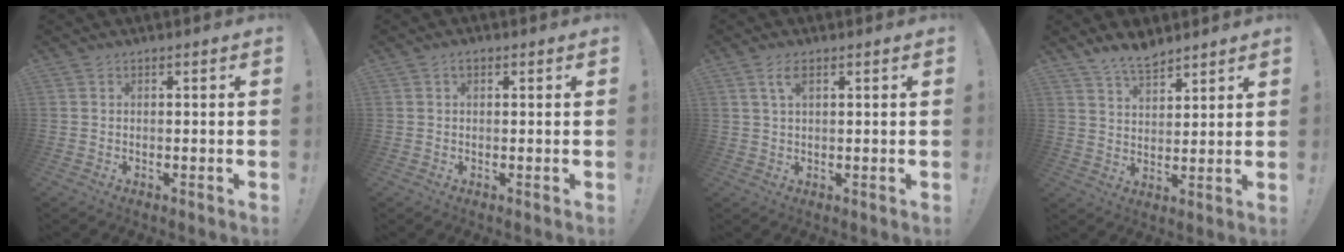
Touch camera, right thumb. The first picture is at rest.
{"total": 1.4, "force": [0.7, 0.8, 1.0], "torque": [-0.020, 0.004, 0.013]}
{"total": 3.8, "force": [1.8, 1.5, 3.0], "torque": [-0.058, 0.001, 0.030]}
{"total": 7.5, "force": [6.1, 3.0, 3.0], "torque": [-0.059, -0.033, 0.116]}